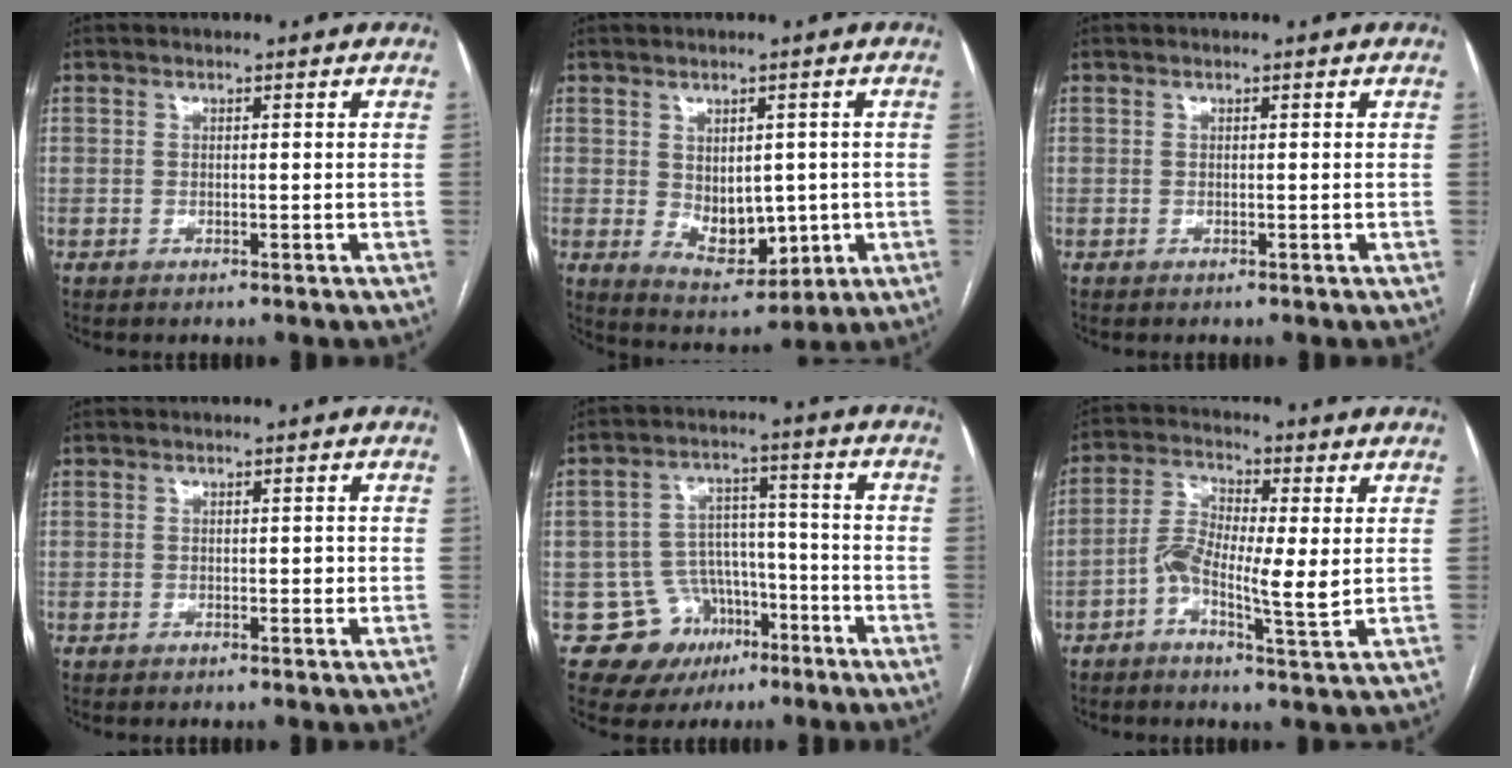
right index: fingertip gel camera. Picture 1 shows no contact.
{"total": 8.1, "force": [-0.5, 4.8, 6.4], "torque": [-0.096, -0.003, 0.014]}
{"total": 0.0}
{"total": 0.7, "force": [-0.1, 0.4, 0.5], "torque": [-0.004, 0.002, -0.002]}
{"total": 9.5, "force": [-4.8, 8.0, 1.4], "torque": [-0.011, 0.045, -0.061]}
{"total": 8.1, "force": [-1.0, 1.9, 7.8], "torque": [-0.152, 0.008, -0.023]}